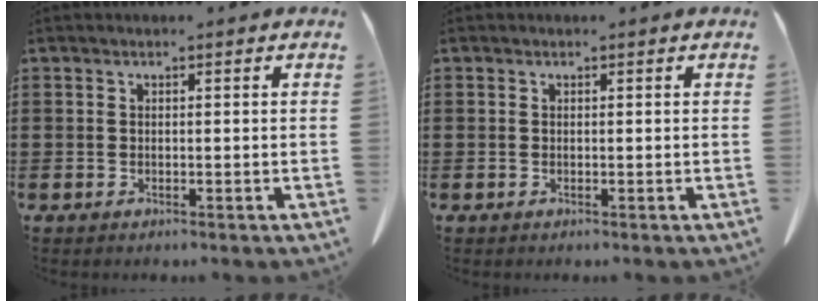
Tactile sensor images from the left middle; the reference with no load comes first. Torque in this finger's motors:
{"motor_torque": [-0.21, 0.11, 0.00, 0.00]}